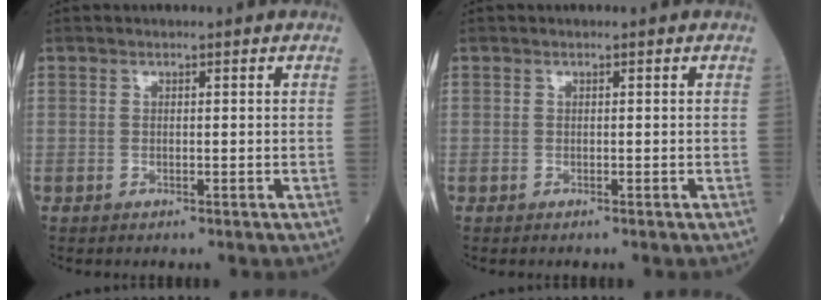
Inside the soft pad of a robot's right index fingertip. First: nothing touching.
{"total": 0.0}